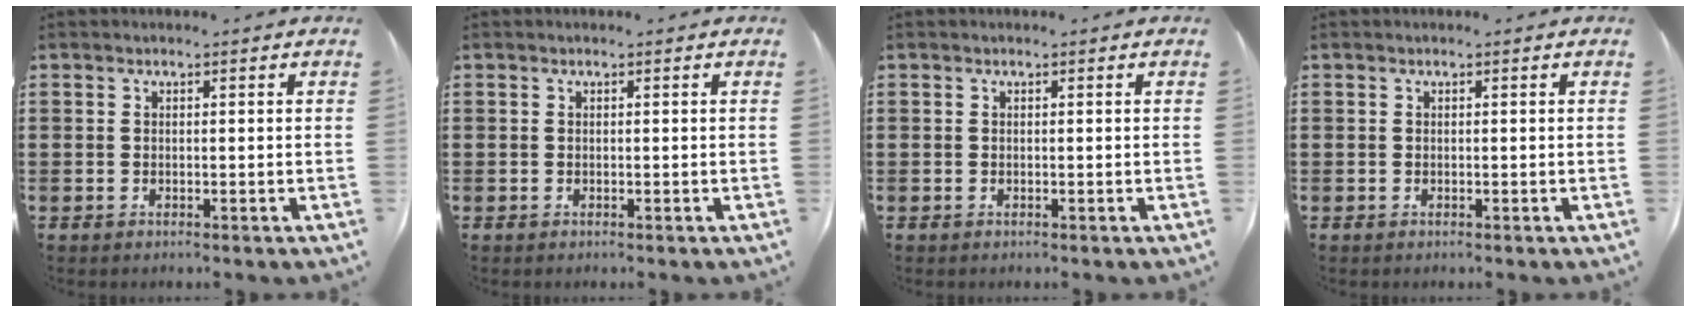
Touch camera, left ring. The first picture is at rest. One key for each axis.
{"total": 0.0}
{"total": 0.0}
{"total": 0.0}